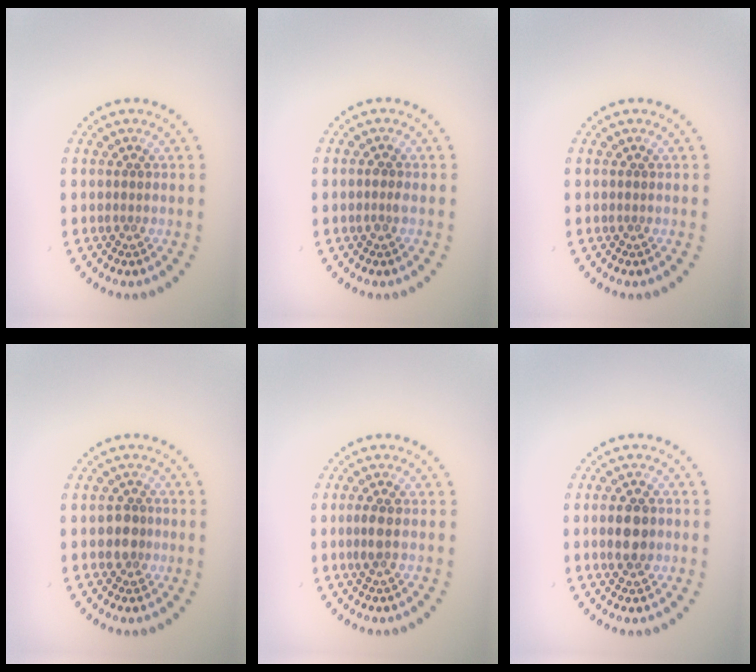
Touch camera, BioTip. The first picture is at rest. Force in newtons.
{"total": 0.5, "press": 0.5, "slide": 0.1}
{"total": 0.0}
{"total": 1.9, "press": 1.7, "slide": 0.8}
{"total": 1.2, "press": 1.2, "slide": 0.4}
{"total": 3.0, "press": 3.0, "slide": 0.1}